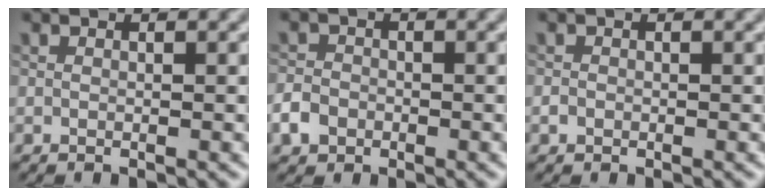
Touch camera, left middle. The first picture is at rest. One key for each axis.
{"total": 2.3, "fx": -1.1, "fy": 1.8, "fz": 0.9, "tx": -0.014, "ty": 0.001, "tz": -0.025}
{"total": 0.6, "fx": -0.3, "fy": 0.5, "fz": 0.2, "tx": -0.001, "ty": -0.002, "tz": -0.005}